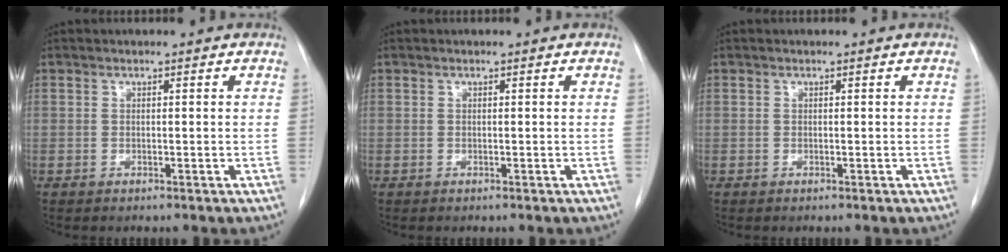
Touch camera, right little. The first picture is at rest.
{"total": 0.0}
{"total": 0.0}